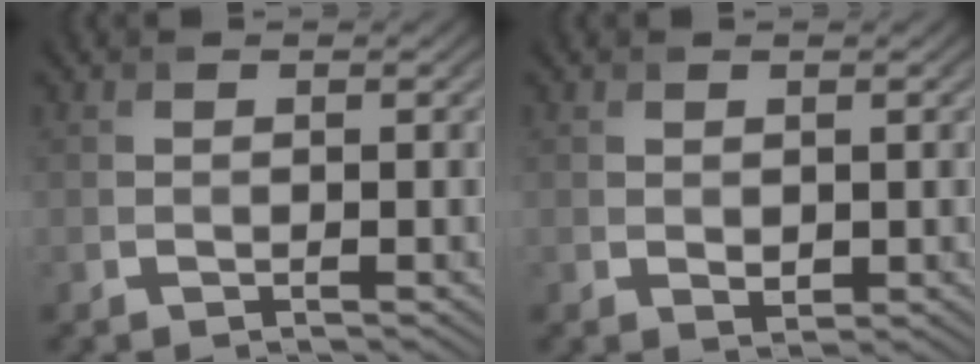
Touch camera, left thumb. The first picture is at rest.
{"total": 1.2, "force": [0.2, 0.8, 0.8], "torque": [-0.015, -0.005, 0.008]}